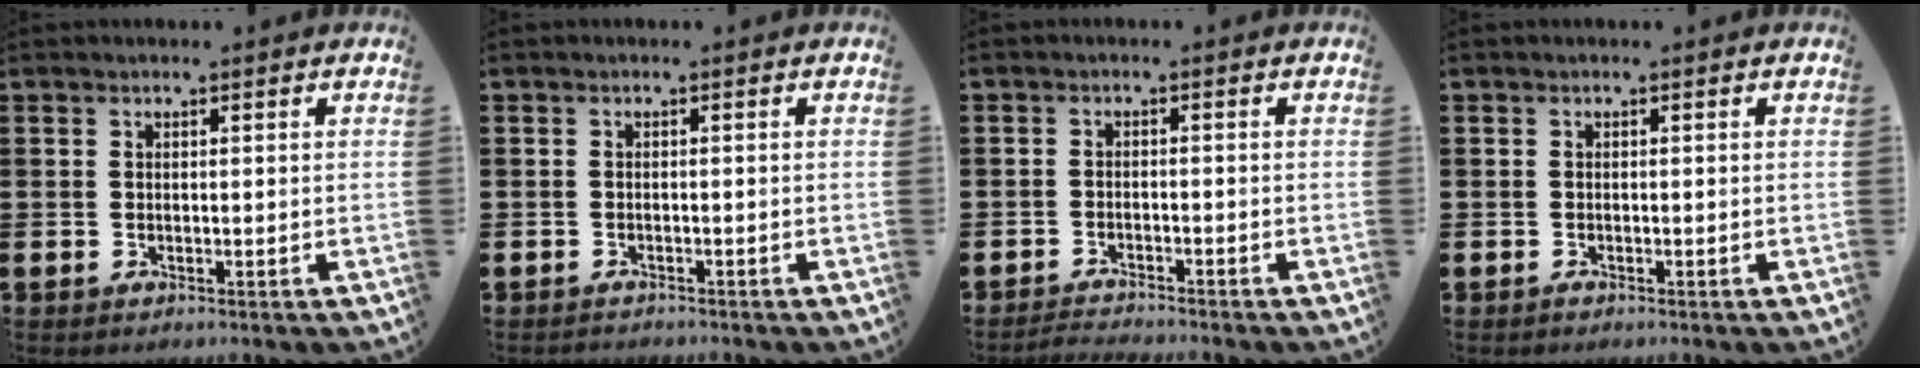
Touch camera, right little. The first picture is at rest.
{"total": 0.6, "force": [-0.5, 0.1, 0.0], "torque": [-0.001, -0.002, -0.012]}
{"total": 1.5, "force": [-1.5, -0.1, 0.0], "torque": [-0.008, 0.002, -0.028]}
{"total": 0.0}